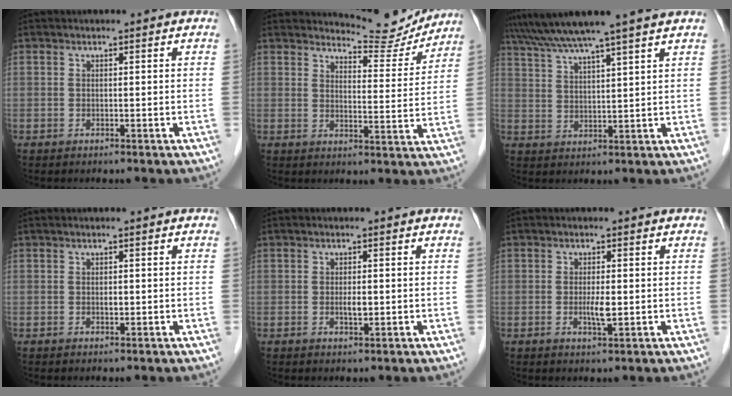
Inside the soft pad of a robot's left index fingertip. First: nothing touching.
{"total": 8.7, "force": [8.6, 1.1, 0.2], "torque": [-0.003, -0.021, 0.109]}
{"total": 9.8, "force": [8.3, -1.7, 4.9], "torque": [-0.088, 0.022, 0.132]}
{"total": 0.7, "force": [0.0, 0.4, 0.5], "torque": [-0.012, 0.000, 0.000]}
{"total": 1.7, "force": [-0.2, 0.5, 1.6], "torque": [-0.033, -0.001, -0.003]}
{"total": 2.5, "force": [-0.3, 0.4, 2.4], "torque": [-0.051, -0.004, -0.004]}